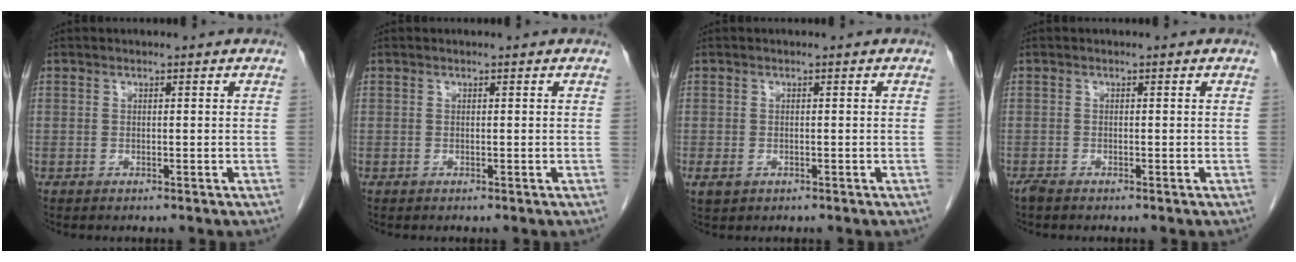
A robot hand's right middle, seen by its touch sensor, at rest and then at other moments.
{"total": 0.0}
{"total": 2.2, "force": [-0.9, 1.6, 1.2], "torque": [-0.027, -0.003, -0.005]}
{"total": 0.8, "force": [-0.7, 0.1, 0.4], "torque": [-0.016, -0.003, -0.015]}